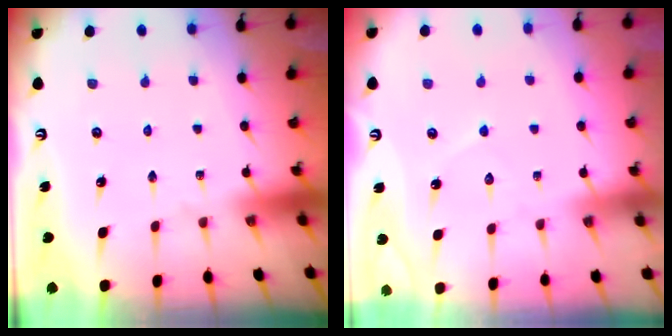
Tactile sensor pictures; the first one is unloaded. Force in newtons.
{"total": 4.5, "press": 4.5, "slide": 0.1}